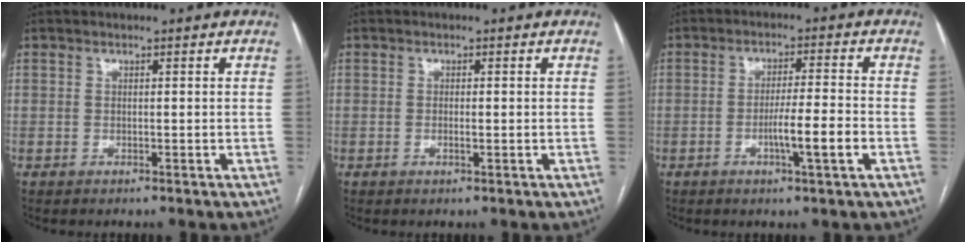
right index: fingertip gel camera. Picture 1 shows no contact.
{"total": 1.0, "force": [-0.2, 0.2, 0.9], "torque": [-0.017, -0.001, -0.004]}
{"total": 6.3, "force": [-2.2, -0.3, 5.9], "torque": [-0.097, -0.005, -0.038]}